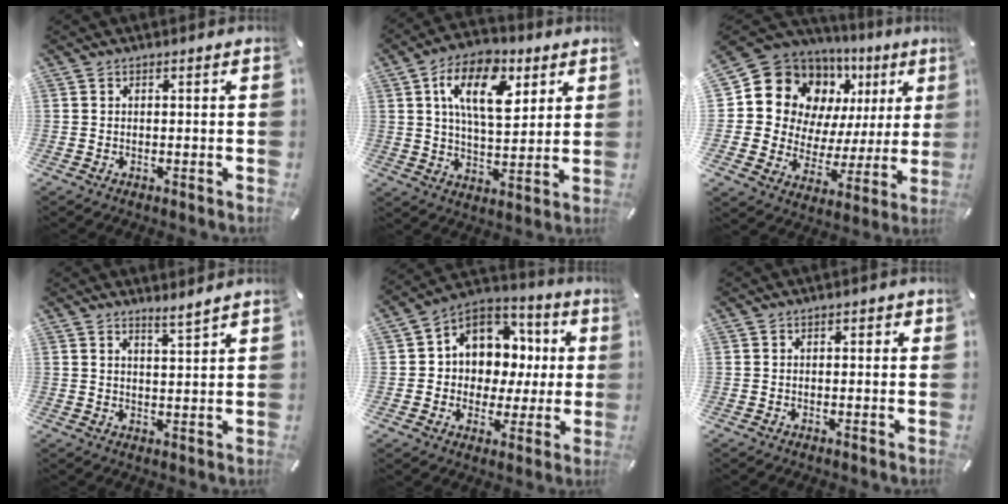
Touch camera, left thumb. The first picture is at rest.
{"total": 14.5, "force": [6.5, 7.9, 10.3], "torque": [-0.164, -0.007, 0.112]}
{"total": 15.6, "force": [8.0, 12.0, 5.8], "torque": [-0.100, -0.060, 0.152]}
{"total": 3.3, "force": [3.1, -0.2, 1.1], "torque": [-0.028, -0.016, 0.056]}
{"total": 10.5, "force": [1.9, 9.9, 3.2], "torque": [-0.056, -0.017, 0.045]}
{"total": 0.8, "force": [-0.1, 0.5, 0.6], "torque": [-0.011, 0.004, -0.003]}